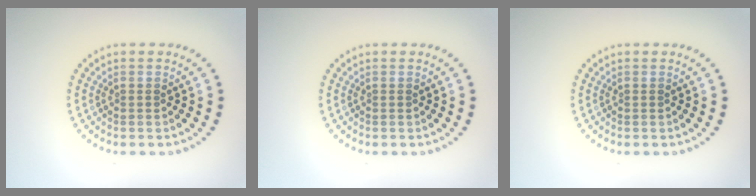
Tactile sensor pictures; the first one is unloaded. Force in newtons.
{"total": 0.0}
{"total": 0.0}